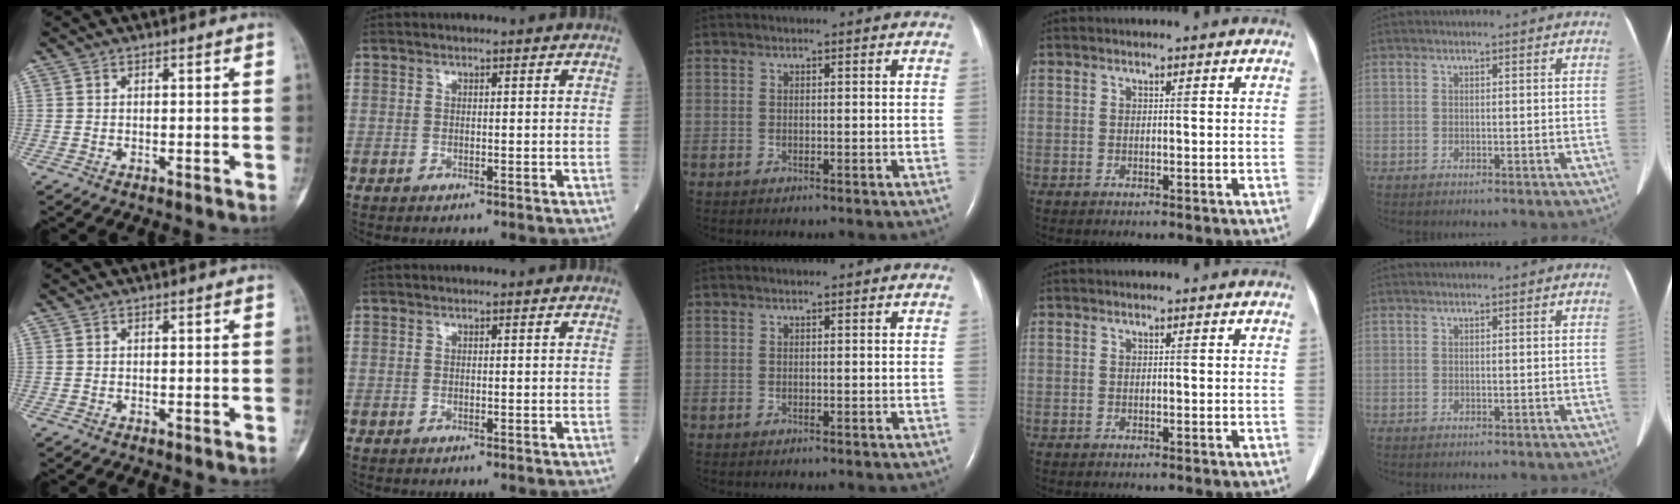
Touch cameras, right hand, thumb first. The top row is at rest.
{}